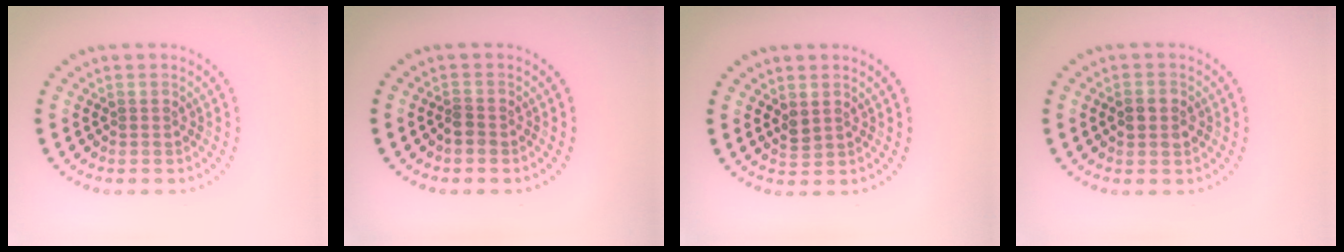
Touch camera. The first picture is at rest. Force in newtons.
{"total": 1.4, "press": 1.1, "slide": 0.8}
{"total": 1.0, "press": 0.9, "slide": 0.4}
{"total": 2.4, "press": 2.4, "slide": 0.2}